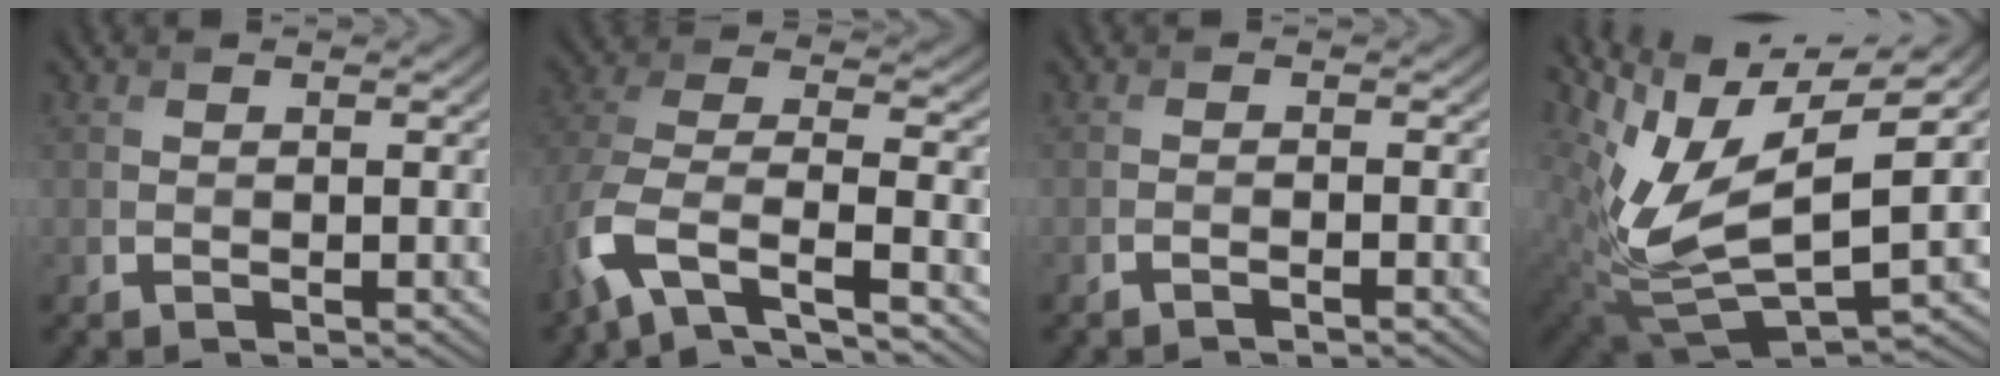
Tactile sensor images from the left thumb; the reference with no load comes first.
{"total": 10.8, "force": [-5.6, 5.0, 7.9], "torque": [-0.184, -0.022, -0.109]}
{"total": 0.9, "force": [-0.9, 0.1, 0.2], "torque": [0.002, 0.002, -0.023]}
{"total": 12.6, "force": [2.6, 4.7, 11.3], "torque": [-0.248, -0.009, 0.060]}